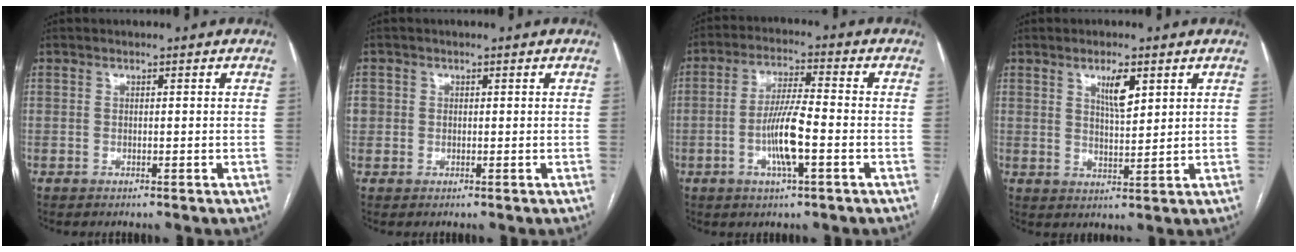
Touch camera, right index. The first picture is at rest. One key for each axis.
{"total": 3.1, "fx": 0.2, "fy": 2.9, "fz": 1.0, "tx": -0.031, "ty": 0.015, "tz": 0.009}
{"total": 7.9, "fx": -2.2, "fy": 0.9, "fz": 7.5, "tx": -0.148, "ty": -0.001, "tz": -0.044}
{"total": 4.6, "fx": 2.4, "fy": 1.1, "fz": 3.8, "tx": -0.067, "ty": -0.004, "tz": 0.044}